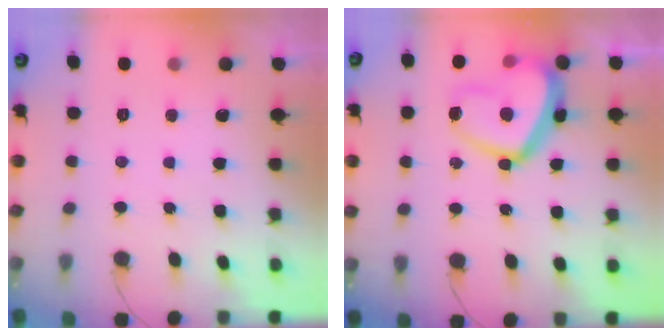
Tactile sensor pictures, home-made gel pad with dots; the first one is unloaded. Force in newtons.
{"total": 15.9, "press": 15.8, "slide": 1.6}